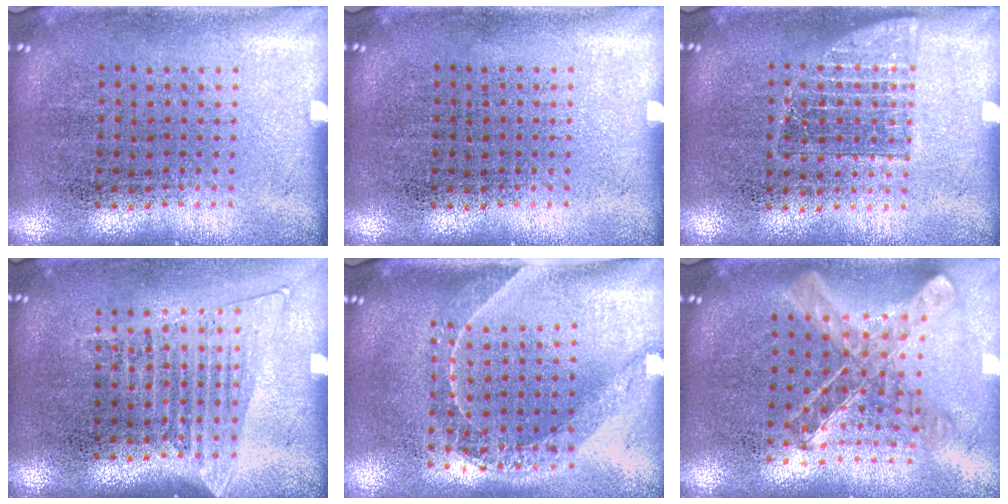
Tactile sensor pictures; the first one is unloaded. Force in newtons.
{"total": 0.0}
{"total": 1.0, "press": 0.9, "slide": 0.4}
{"total": 1.4, "press": 1.3, "slide": 0.6}
{"total": 1.4, "press": 1.2, "slide": 0.7}
{"total": 1.0, "press": 1.0, "slide": 0.1}